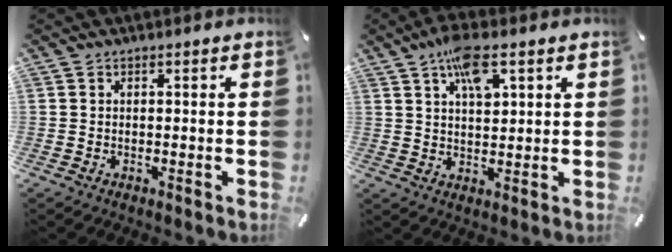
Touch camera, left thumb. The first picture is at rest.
{"total": 8.8, "force": [4.5, 3.9, 6.5], "torque": [-0.112, -0.006, 0.077]}